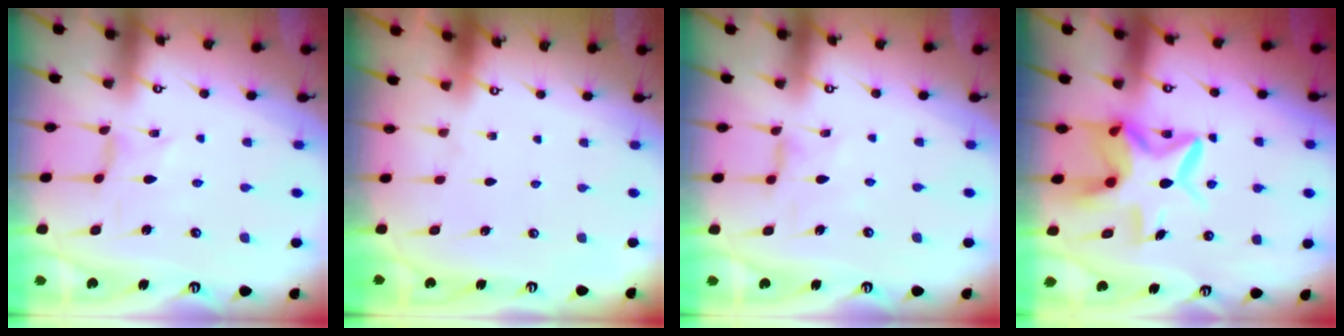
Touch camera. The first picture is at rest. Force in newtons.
{"total": 0.0}
{"total": 2.1, "press": 2.1, "slide": 0.5}
{"total": 12.7, "press": 12.6, "slide": 2.0}